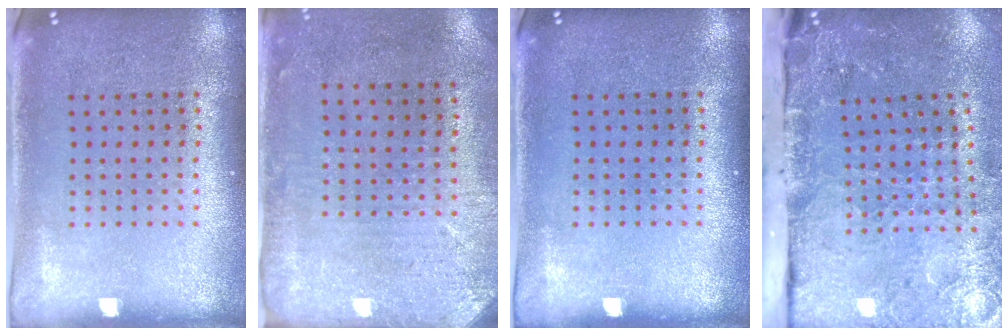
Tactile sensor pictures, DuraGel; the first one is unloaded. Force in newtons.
{"total": 3.0, "press": 2.4, "slide": 1.8}
{"total": 0.0}
{"total": 3.9, "press": 3.4, "slide": 1.8}